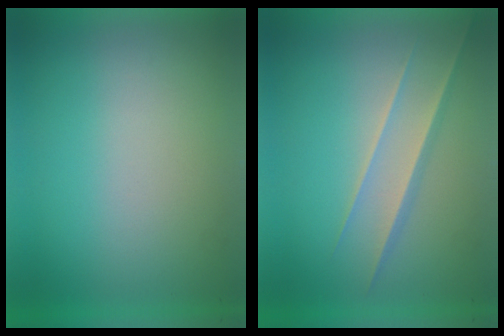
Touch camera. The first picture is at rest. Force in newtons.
{"total": 1.5}